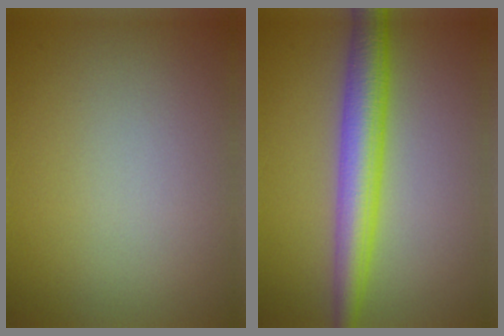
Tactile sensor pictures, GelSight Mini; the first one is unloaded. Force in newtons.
{"total": 5.2, "press": 5.2, "slide": 0.2}